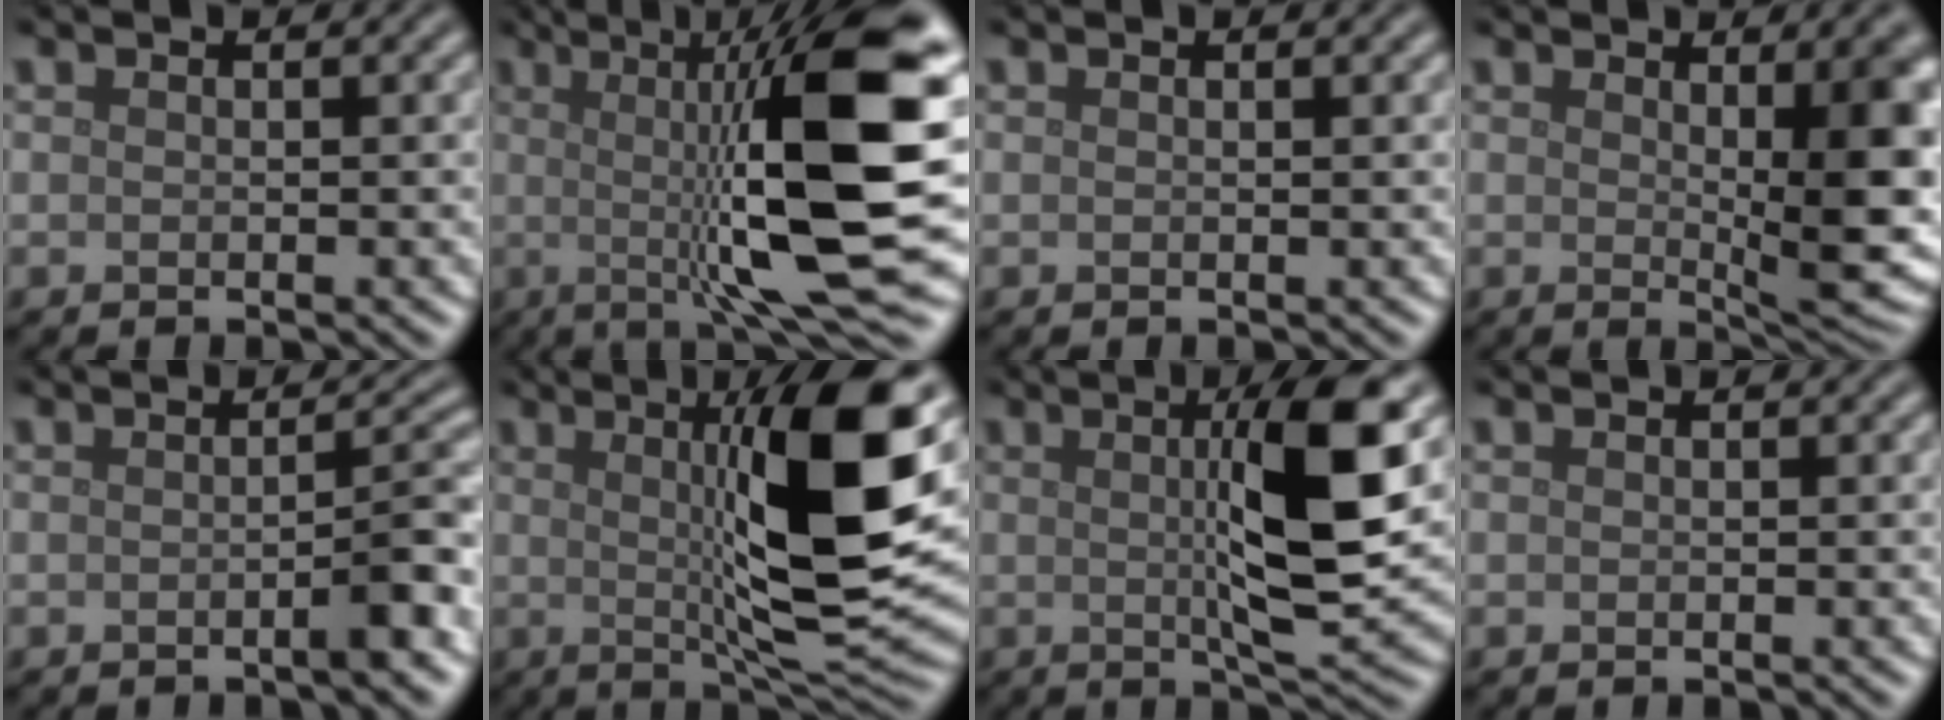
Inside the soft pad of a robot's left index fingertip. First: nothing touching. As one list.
[{"total": 14.4, "force": [0.5, 3.2, 14.0], "torque": [-0.180, 0.007, 0.001]}, {"total": 0.0}, {"total": 8.2, "force": [0.8, 2.1, 7.9], "torque": [-0.097, -0.011, 0.015]}, {"total": 2.9, "force": [-0.9, 0.6, 2.7], "torque": [-0.033, 0.009, -0.018]}, {"total": 12.4, "force": [1.8, 2.4, 12.1], "torque": [-0.171, -0.004, 0.034]}, {"total": 8.8, "force": [1.4, 1.7, 8.5], "torque": [-0.124, -0.007, 0.027]}, {"total": 0.0}]